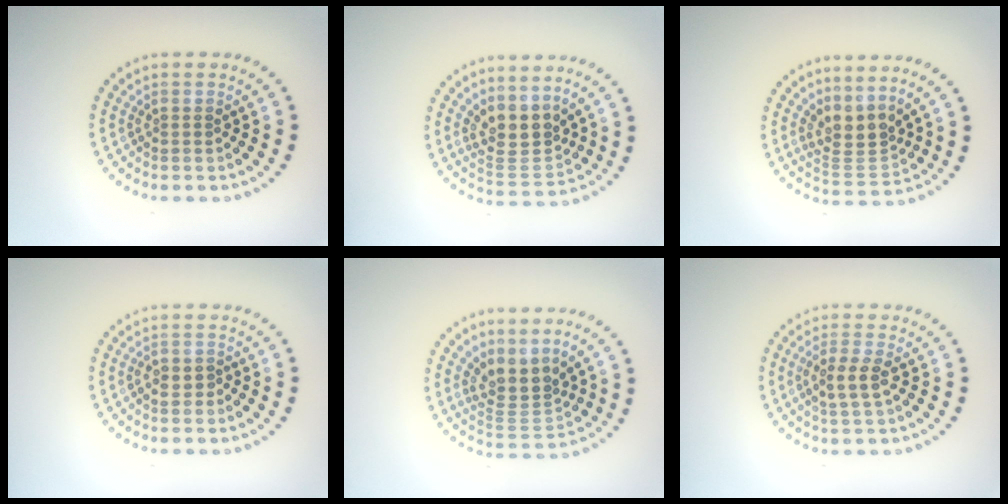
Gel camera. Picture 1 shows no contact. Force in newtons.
{"total": 3.9, "press": 3.3, "slide": 2.1}
{"total": 3.2, "press": 2.4, "slide": 2.2}
{"total": 1.0, "press": 0.9, "slide": 0.4}
{"total": 3.5, "press": 2.4, "slide": 2.5}
{"total": 2.7, "press": 2.5, "slide": 0.8}